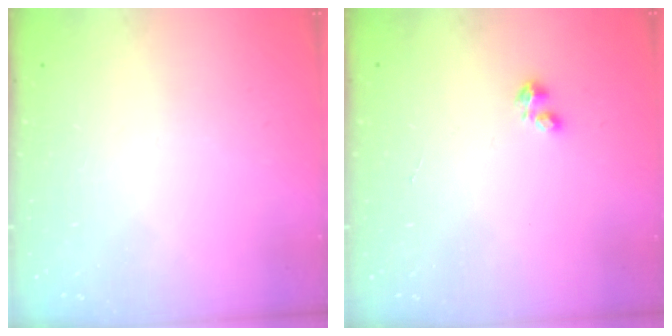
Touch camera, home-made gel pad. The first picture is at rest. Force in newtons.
{"total": 1.8, "press": 1.8, "slide": 0.4}